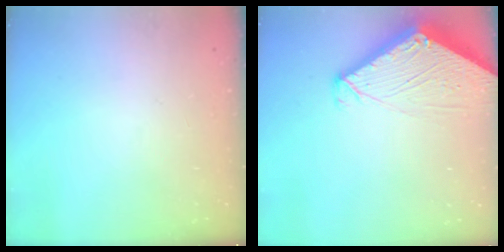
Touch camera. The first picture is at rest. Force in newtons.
{"total": 4.2, "press": 4.2, "slide": 0.4}